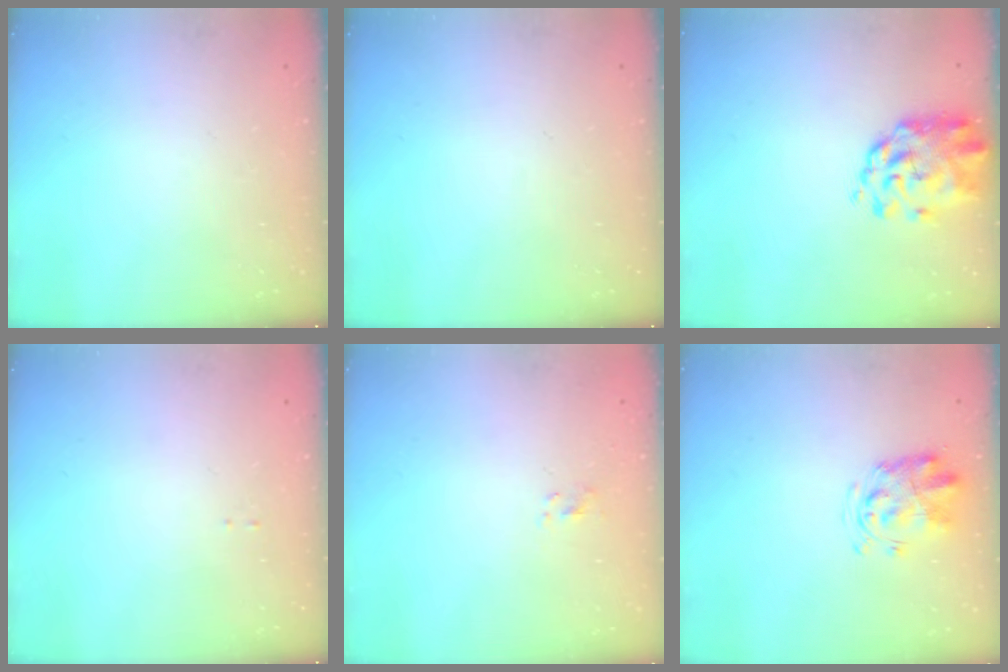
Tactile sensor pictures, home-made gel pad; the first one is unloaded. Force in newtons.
{"total": 0.0}
{"total": 3.1, "press": 3.0, "slide": 1.0}
{"total": 0.0}
{"total": 0.8, "press": 0.5, "slide": 0.6}
{"total": 3.0, "press": 3.0, "slide": 0.6}